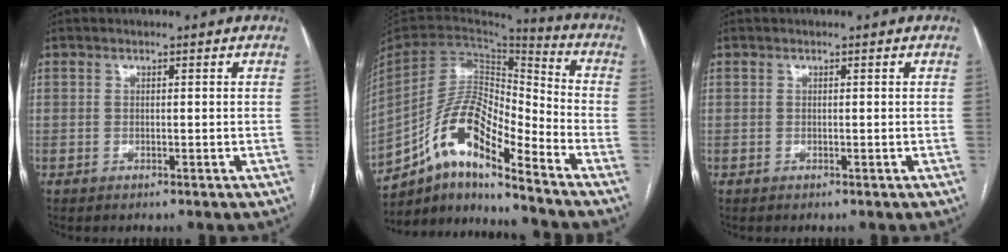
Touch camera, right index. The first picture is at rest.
{"total": 15.3, "force": [-9.9, 3.3, 11.2], "torque": [-0.212, 0.022, -0.177]}
{"total": 0.0}